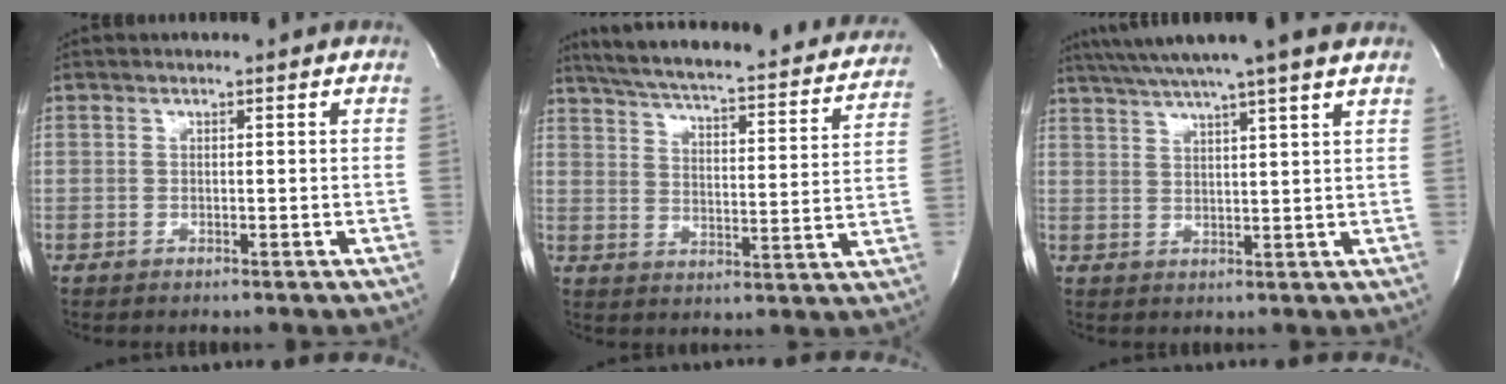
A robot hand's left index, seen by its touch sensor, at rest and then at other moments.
{"total": 29.1, "force": [25.9, 5.2, 12.1], "torque": [-0.199, -0.038, 0.323]}
{"total": 13.6, "force": [11.4, -0.9, 7.4], "torque": [-0.133, 0.025, 0.158]}